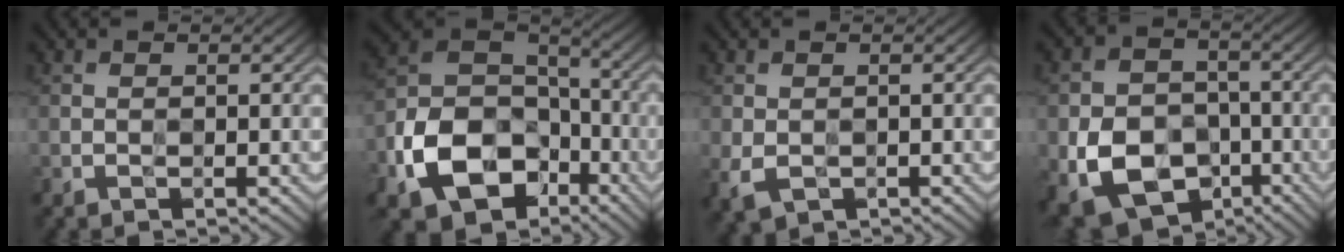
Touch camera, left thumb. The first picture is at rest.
{"total": 14.8, "force": [-6.8, 9.9, 8.7], "torque": [-0.194, -0.037, -0.125]}
{"total": 2.8, "force": [-0.7, 2.1, 1.8], "torque": [-0.054, -0.011, -0.011]}
{"total": 12.4, "force": [-4.6, 9.2, 6.9], "torque": [-0.146, -0.046, -0.085]}